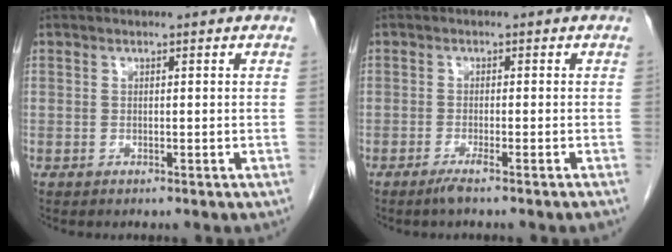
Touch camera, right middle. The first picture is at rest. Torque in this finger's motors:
{"motor_torque": [0.01, -0.35, 0.04, 0.01]}